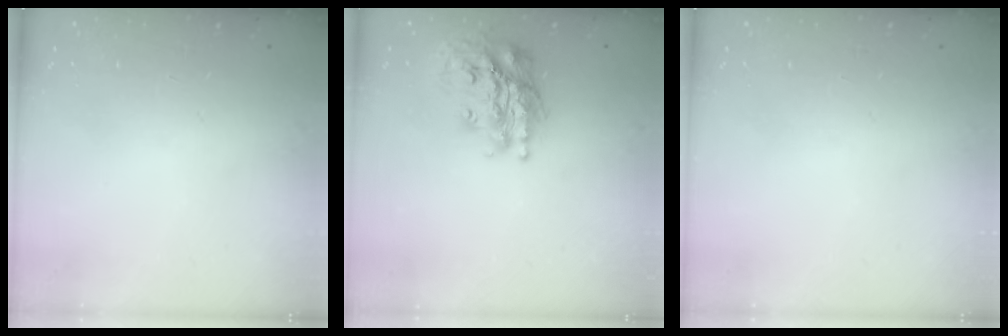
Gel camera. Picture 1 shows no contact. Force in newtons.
{"total": 19.9, "press": 19.8, "slide": 2.4}
{"total": 0.0}